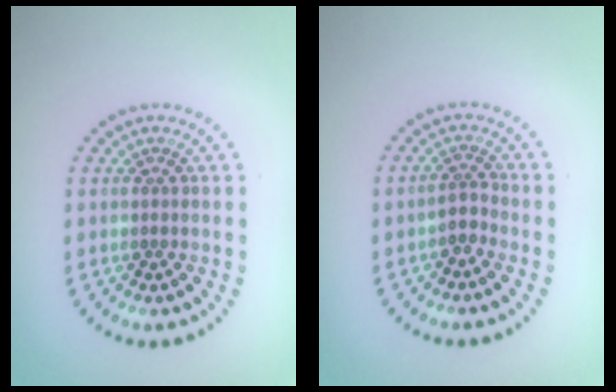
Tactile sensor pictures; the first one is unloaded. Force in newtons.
{"total": 1.6, "press": 1.1, "slide": 1.1}